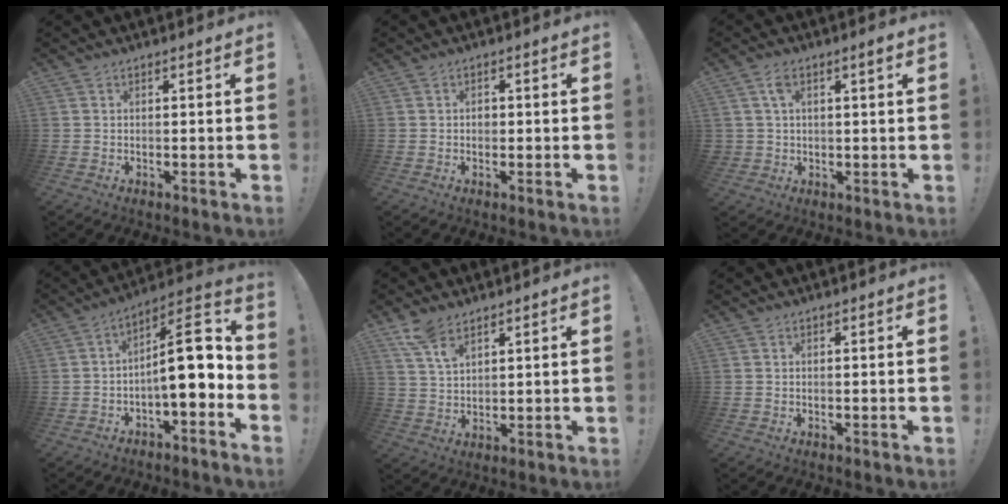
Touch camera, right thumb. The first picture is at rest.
{"total": 1.5, "force": [-0.5, 1.2, 0.8], "torque": [-0.016, 0.008, -0.009]}
{"total": 4.5, "force": [1.5, 2.3, 3.5], "torque": [-0.053, 0.001, 0.026]}
{"total": 14.4, "force": [-0.4, 5.1, 13.5], "torque": [-0.193, 0.014, -0.006]}
{"total": 6.9, "force": [5.0, 2.9, 3.7], "torque": [-0.075, -0.023, 0.096]}
{"total": 0.0}